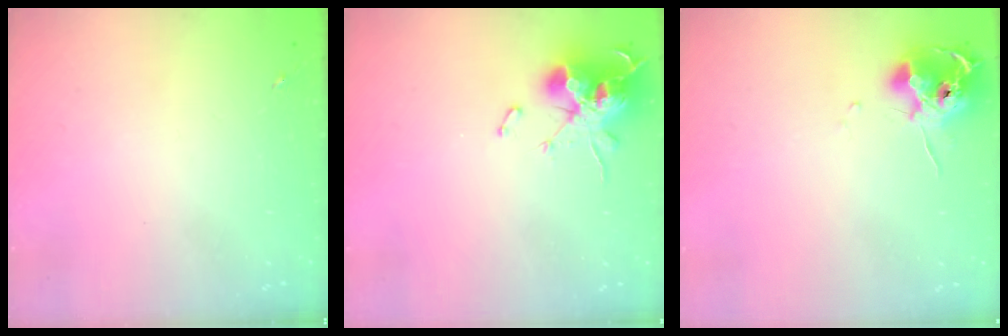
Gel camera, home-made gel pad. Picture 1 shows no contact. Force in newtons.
{"total": 15.7, "press": 15.7, "slide": 0.1}
{"total": 11.7, "press": 11.7, "slide": 0.7}